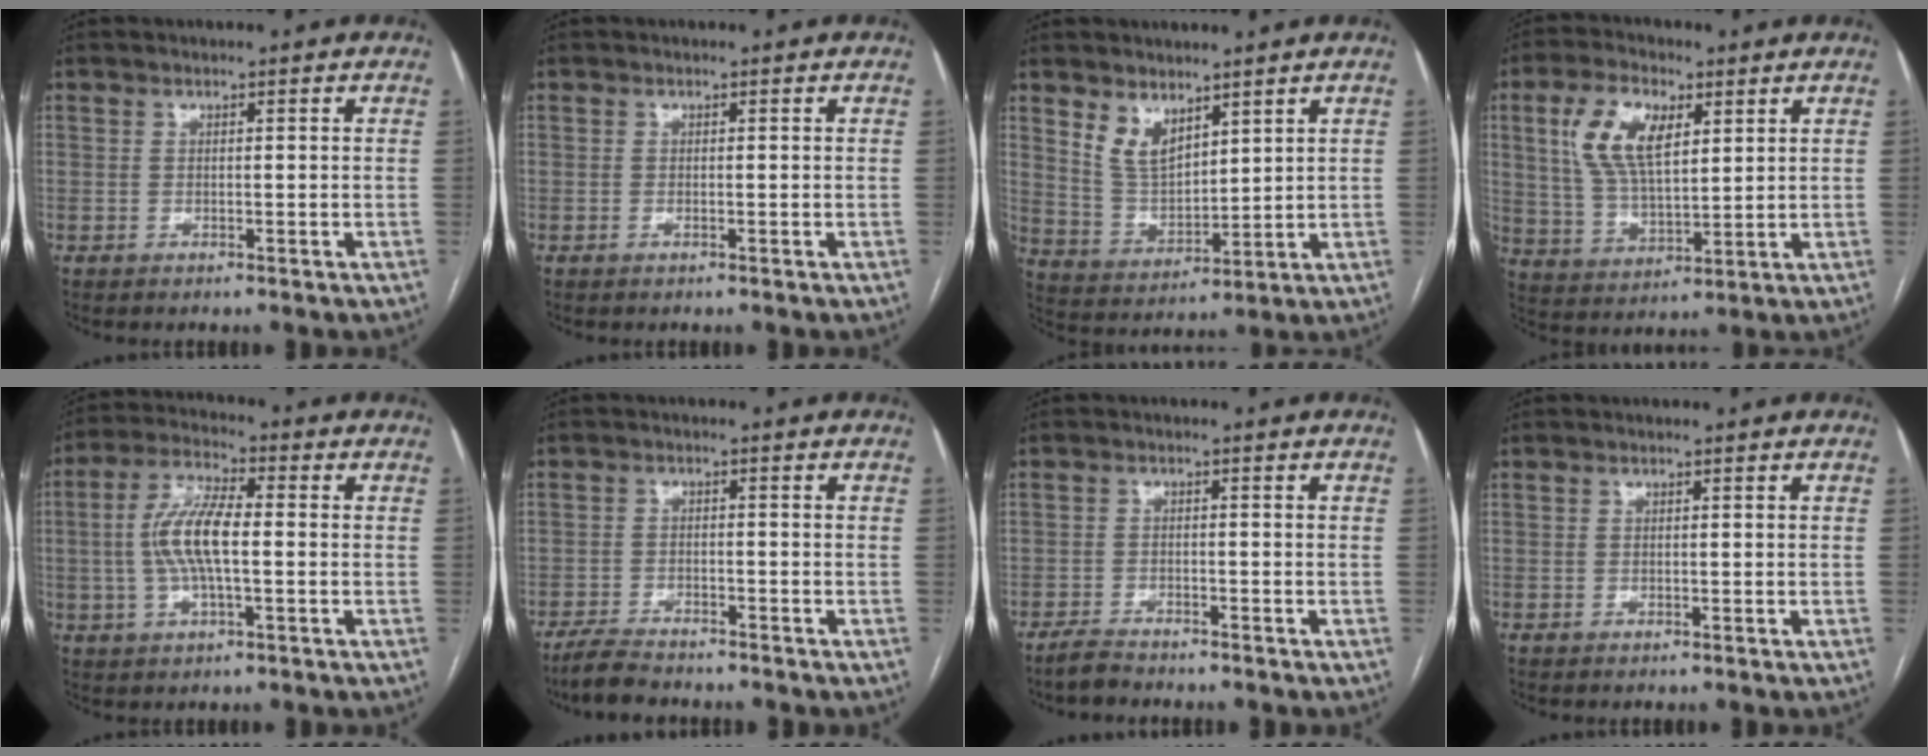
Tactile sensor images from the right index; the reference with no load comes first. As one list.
[{"total": 0.5, "force": [-0.2, 0.2, 0.4], "torque": [-0.010, -0.002, -0.003]}, {"total": 7.0, "force": [4.5, 3.6, 3.9], "torque": [-0.078, -0.002, 0.103]}, {"total": 11.2, "force": [4.2, 5.1, 9.1], "torque": [-0.193, 0.015, 0.083]}, {"total": 9.5, "force": [-0.3, 2.6, 9.2], "torque": [-0.192, 0.009, -0.009]}, {"total": 5.1, "force": [-4.6, 1.0, 1.9], "torque": [-0.039, -0.014, -0.084]}, {"total": 2.7, "force": [-2.6, 0.4, 0.8], "torque": [-0.020, -0.007, -0.049]}, {"total": 0.0}]